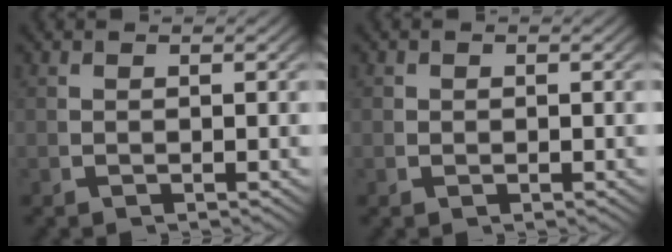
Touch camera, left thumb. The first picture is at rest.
{"total": 0.6, "force": [0.1, 0.5, 0.2], "torque": [-0.009, -0.008, 0.004]}